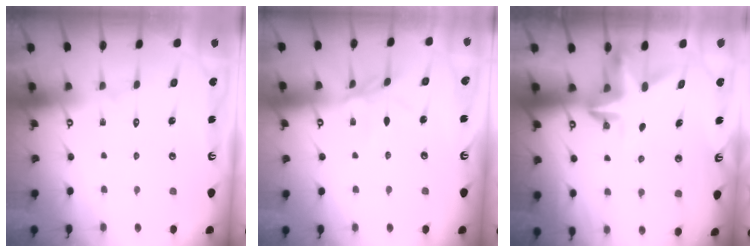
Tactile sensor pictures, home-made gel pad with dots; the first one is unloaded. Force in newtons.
{"total": 4.0, "press": 3.9, "slide": 0.4}
{"total": 3.3, "press": 3.2, "slide": 0.5}